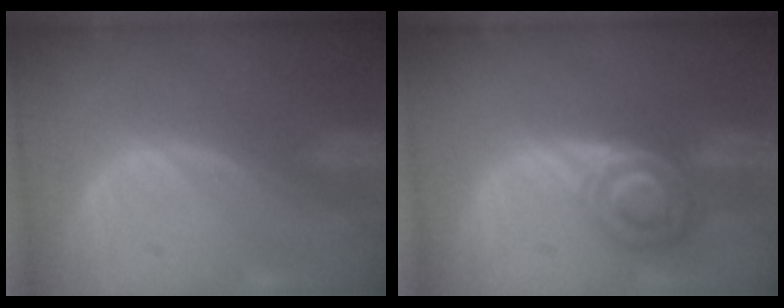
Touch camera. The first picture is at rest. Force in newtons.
{"total": 7.2, "press": 6.0, "slide": 3.9}